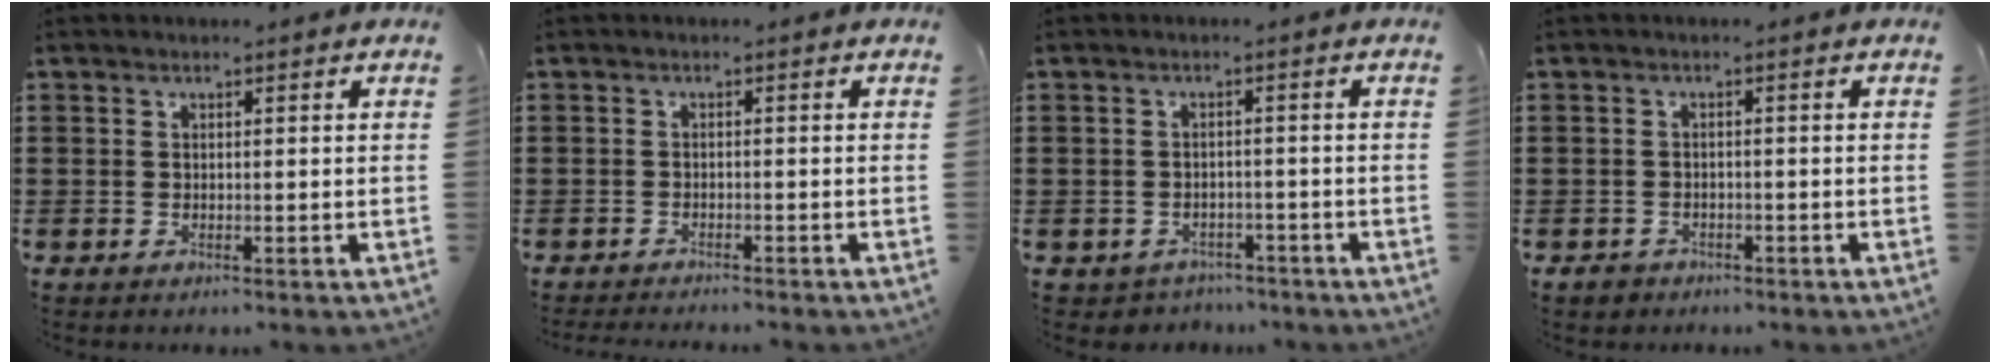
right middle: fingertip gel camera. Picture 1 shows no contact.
{"total": 1.2, "force": [-1.2, -0.1, 0.1], "torque": [-0.003, 0.001, -0.025]}
{"total": 1.9, "force": [-1.7, 0.7, -0.3], "torque": [-0.005, 0.001, -0.041]}
{"total": 1.2, "force": [-1.0, 0.6, 0.1], "torque": [-0.005, 0.001, -0.022]}